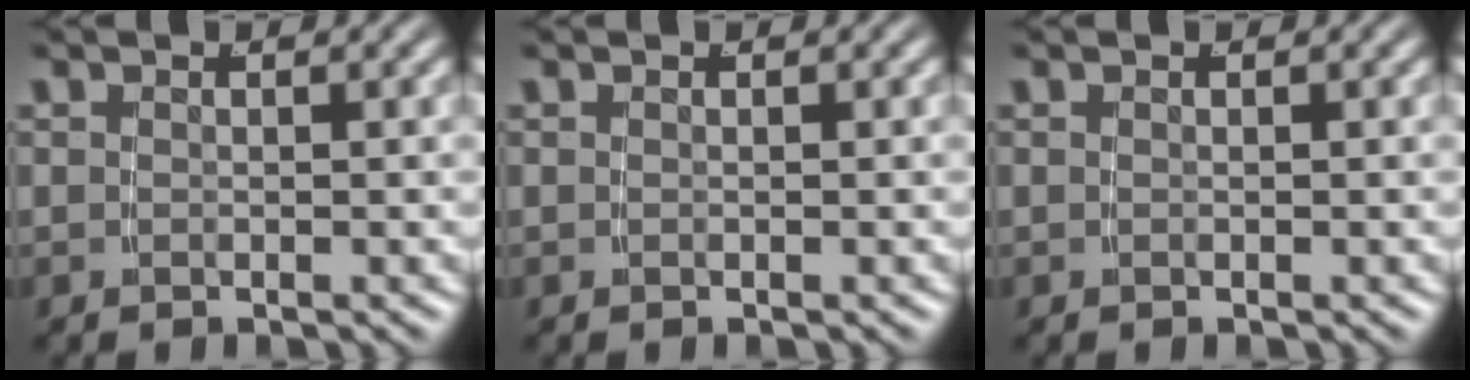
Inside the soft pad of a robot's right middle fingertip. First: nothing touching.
{"total": 0.0}
{"total": 0.0}